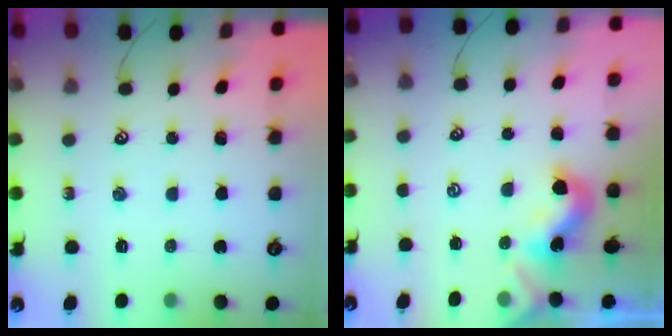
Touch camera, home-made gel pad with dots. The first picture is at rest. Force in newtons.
{"total": 1.8, "press": 1.8, "slide": 0.5}